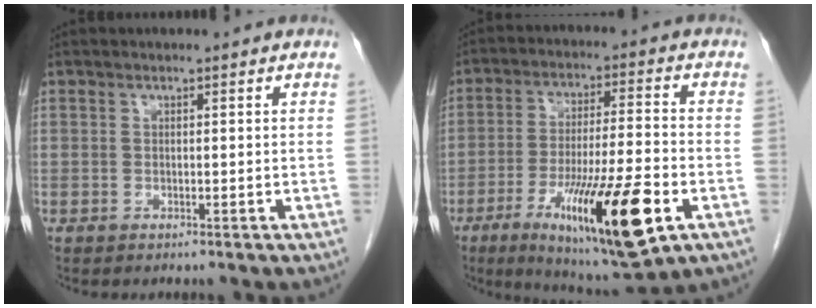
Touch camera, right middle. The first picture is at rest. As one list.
[{"total": 18.8, "force": [-7.8, 2.2, 16.9], "torque": [-0.279, -0.030, -0.119]}]